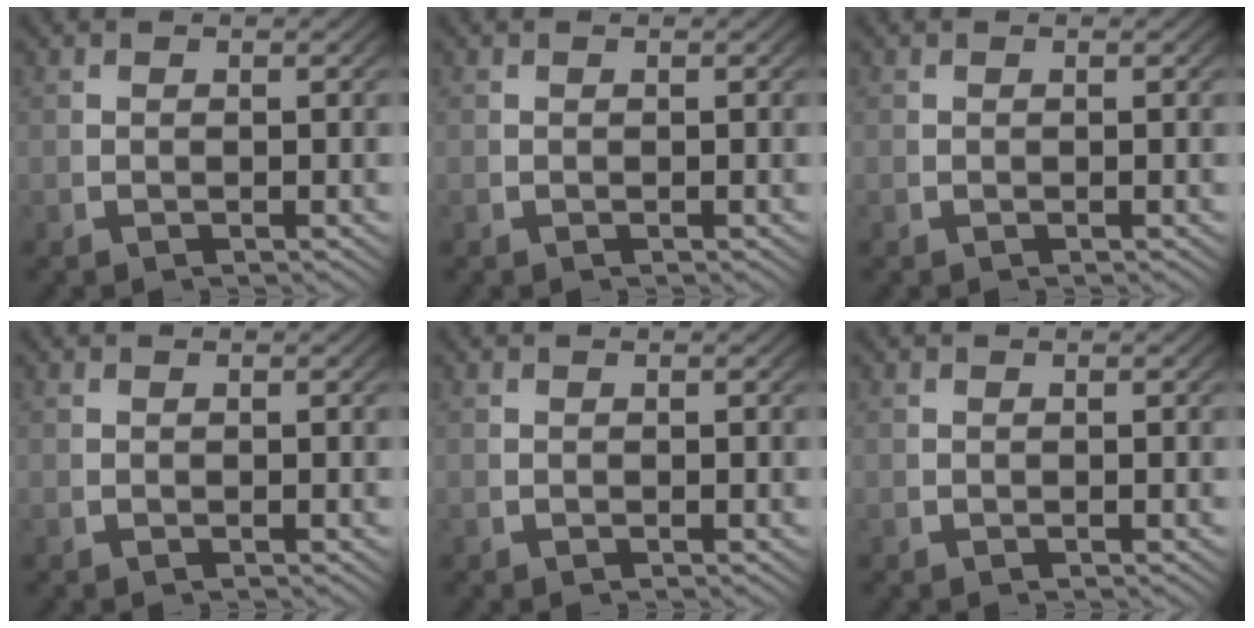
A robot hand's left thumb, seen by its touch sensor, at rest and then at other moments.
{"total": 0.0}
{"total": 0.0}
{"total": 0.0}
{"total": 0.0}
{"total": 0.0}